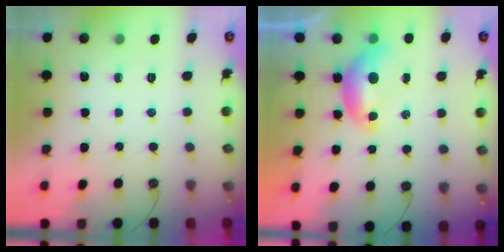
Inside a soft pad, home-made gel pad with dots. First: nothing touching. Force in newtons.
{"total": 0.0}